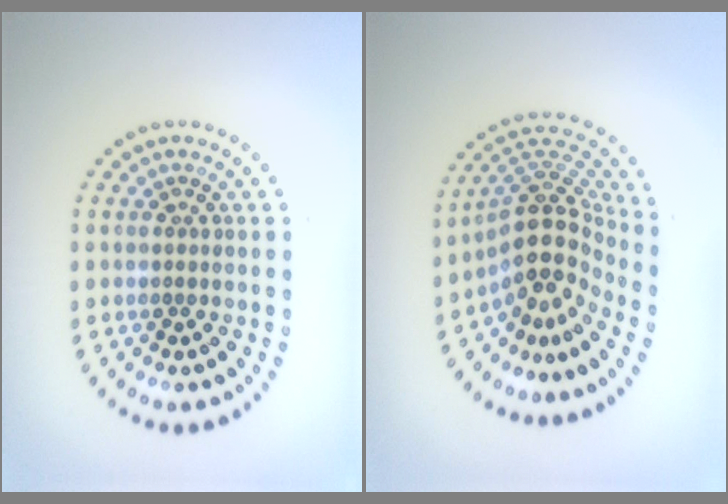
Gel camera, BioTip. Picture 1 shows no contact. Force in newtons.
{"total": 5.2, "press": 3.8, "slide": 3.6}